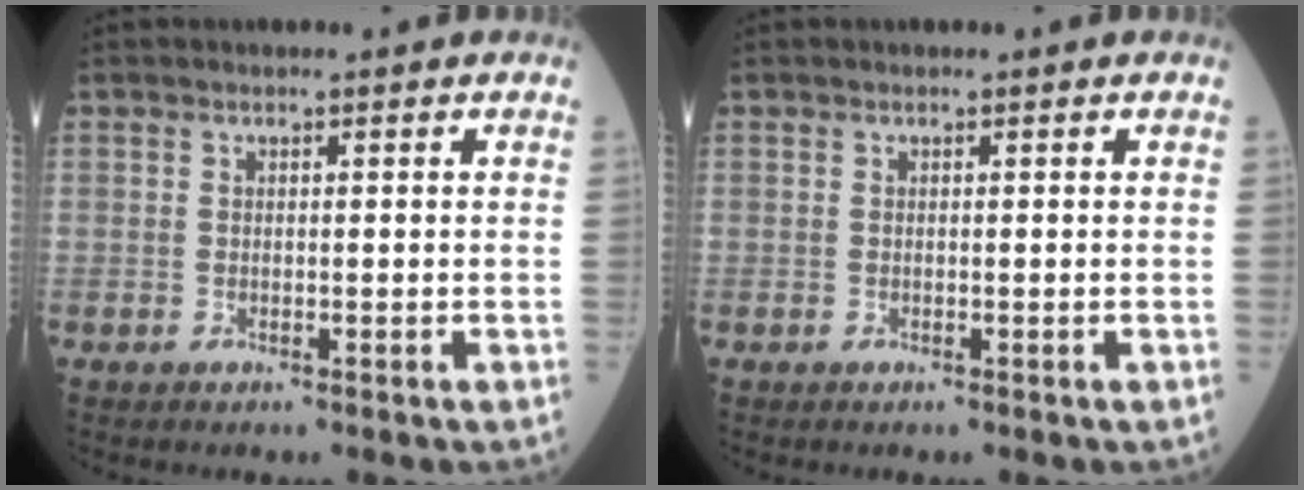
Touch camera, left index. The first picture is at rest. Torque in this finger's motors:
{"motor_torque": [-0.04, 0.05, -0.01, 0.00]}